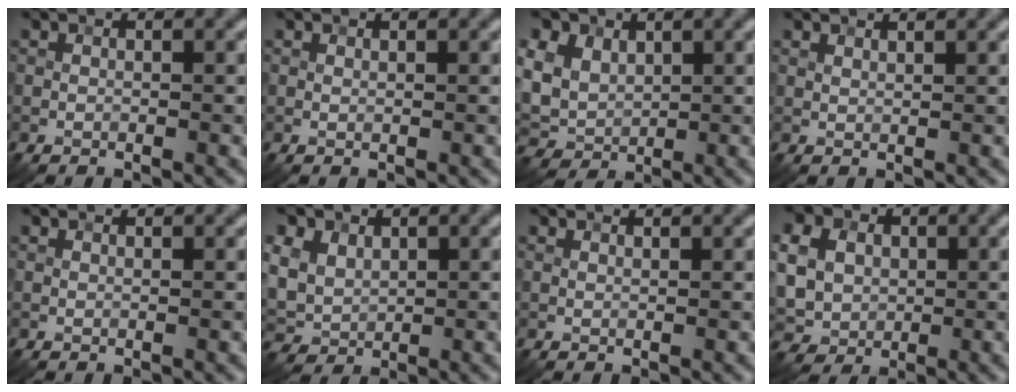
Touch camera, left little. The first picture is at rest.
{"total": 0.0}
{"total": 10.5, "force": [4.2, 8.2, 5.1], "torque": [-0.128, 0.027, 0.062]}
{"total": 1.4, "force": [1.3, 0.1, 0.4], "torque": [-0.009, -0.003, 0.017]}
{"total": 0.9, "force": [0.9, 0.0, 0.2], "torque": [-0.009, -0.003, 0.007]}
{"total": 7.0, "force": [3.0, 5.3, 3.4], "torque": [-0.103, 0.018, 0.056]}
{"total": 1.6, "force": [1.5, 0.2, 0.5], "torque": [-0.011, -0.004, 0.016]}
{"total": 12.6, "force": [3.4, 10.5, 5.9], "torque": [-0.154, 0.017, 0.052]}